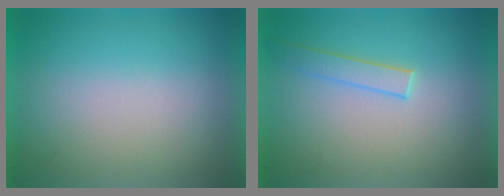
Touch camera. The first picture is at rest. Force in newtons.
{"total": 1.5}